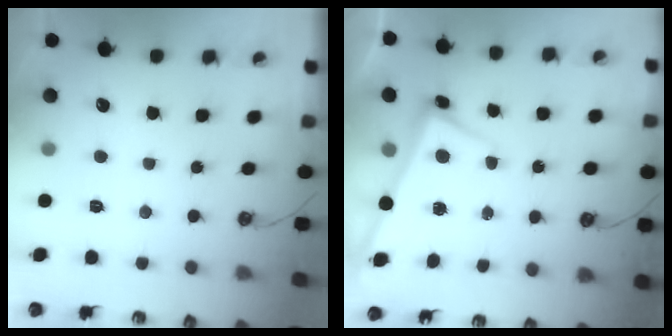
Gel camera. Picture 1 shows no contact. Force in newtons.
{"total": 2.7, "press": 2.6, "slide": 0.6}